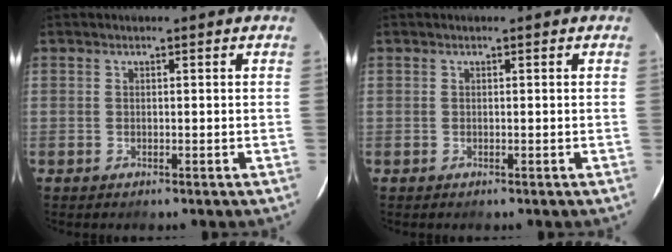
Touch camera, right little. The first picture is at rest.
{"total": 0.0}